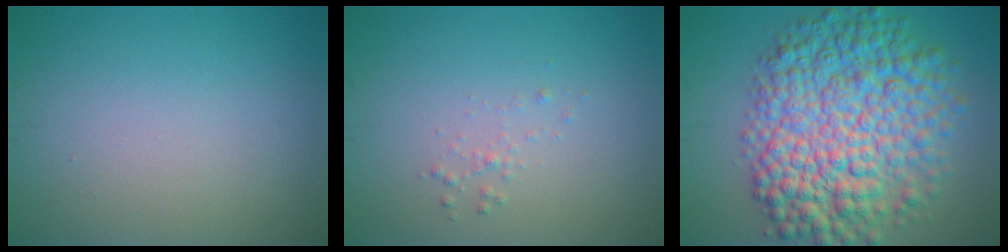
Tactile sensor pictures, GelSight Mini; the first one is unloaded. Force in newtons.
{"total": 0.7, "press": 0.7, "slide": 0.1}
{"total": 11.5, "press": 11.5, "slide": 0.1}